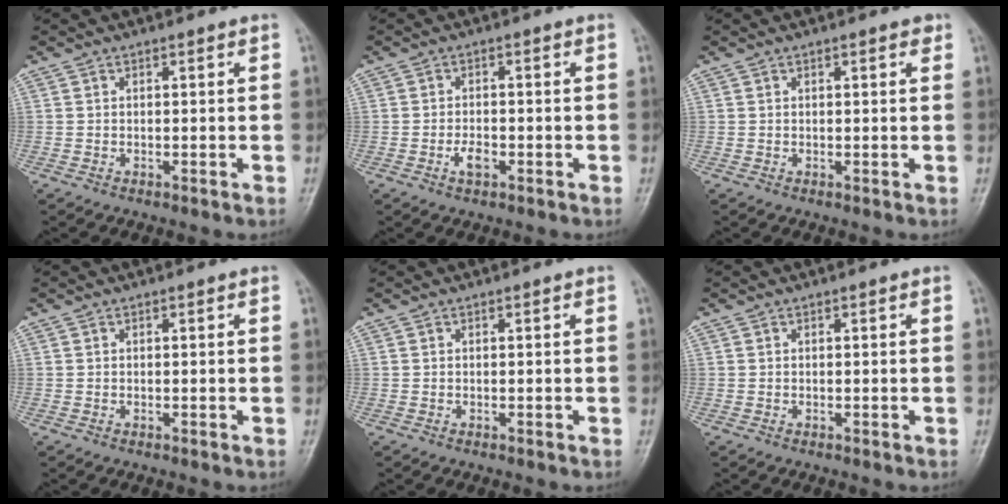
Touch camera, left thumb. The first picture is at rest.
{"total": 2.8, "force": [-1.2, 1.5, 2.1], "torque": [-0.035, 0.006, -0.023]}
{"total": 1.3, "force": [0.7, 0.5, 1.0], "torque": [-0.009, 0.000, 0.007]}
{"total": 0.0}
{"total": 0.0}
{"total": 0.0}